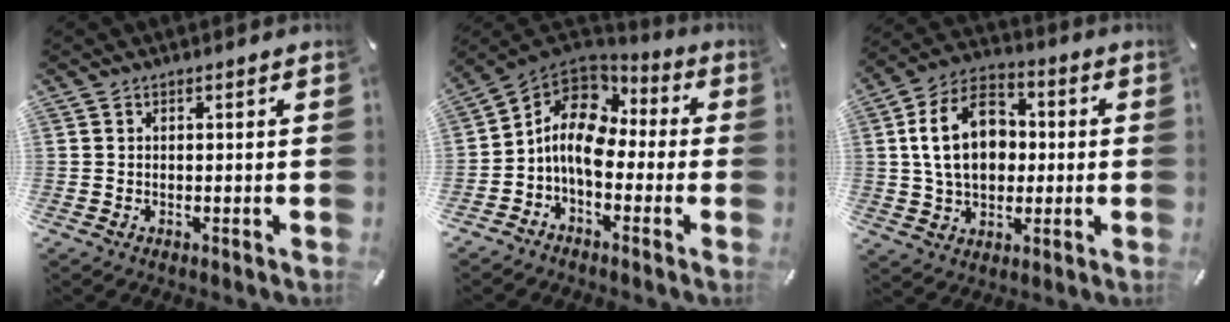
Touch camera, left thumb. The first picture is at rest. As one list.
[{"total": 11.2, "force": [-2.6, 7.8, 7.6], "torque": [-0.173, 0.015, -0.054]}, {"total": 16.0, "force": [1.4, 11.8, 10.8], "torque": [-0.215, 0.017, 0.024]}]